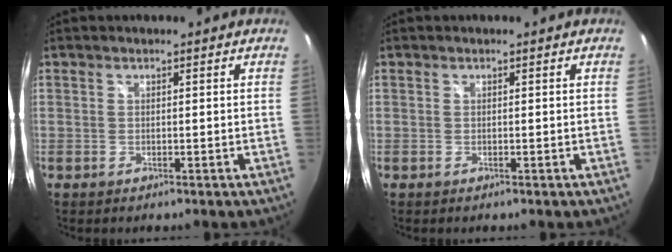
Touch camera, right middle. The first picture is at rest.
{"total": 0.0}